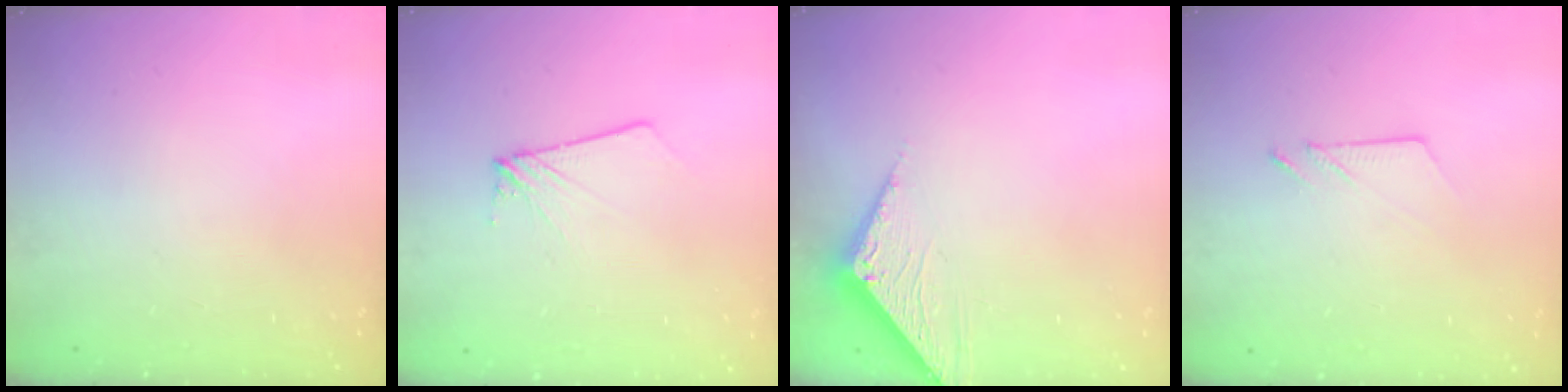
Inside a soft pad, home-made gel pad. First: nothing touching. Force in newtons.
{"total": 2.4, "press": 2.3, "slide": 0.3}
{"total": 3.1, "press": 3.1, "slide": 0.3}
{"total": 2.5, "press": 2.5, "slide": 0.4}